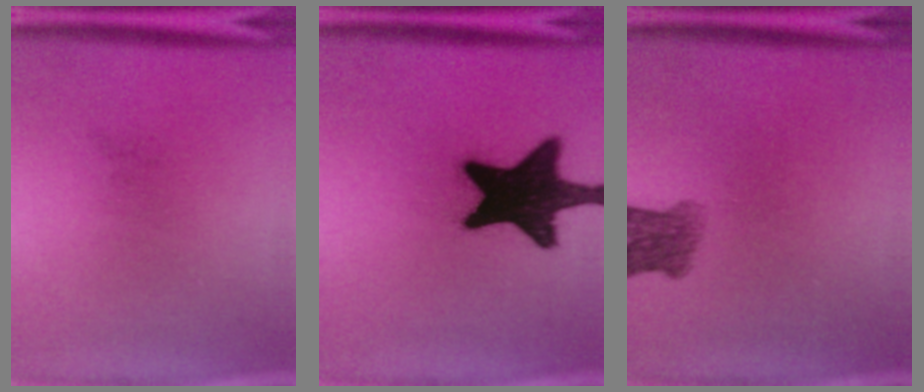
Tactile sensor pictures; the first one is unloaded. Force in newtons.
{"total": 19.0}
{"total": 4.0}